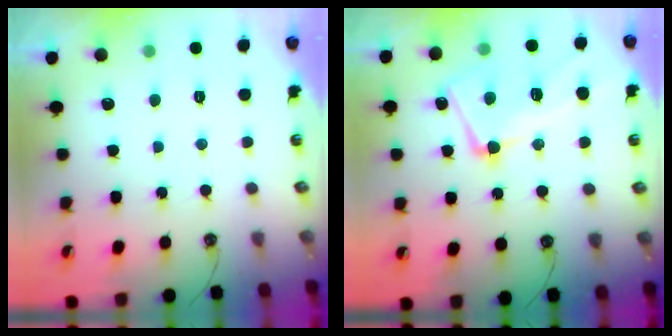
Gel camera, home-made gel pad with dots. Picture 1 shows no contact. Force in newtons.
{"total": 7.3, "press": 7.1, "slide": 1.4}